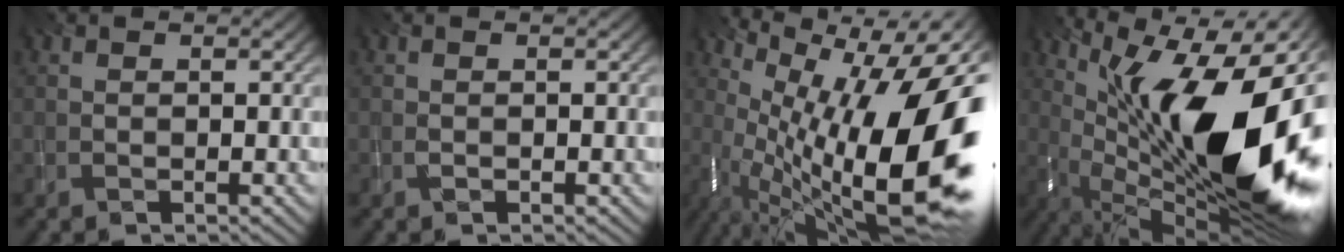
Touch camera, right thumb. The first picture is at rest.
{"total": 0.0}
{"total": 18.7, "force": [-1.2, 7.0, 17.3], "torque": [-0.255, -0.017, -0.015]}
{"total": 18.2, "force": [1.5, 8.0, 16.3], "torque": [-0.245, 0.003, 0.027]}